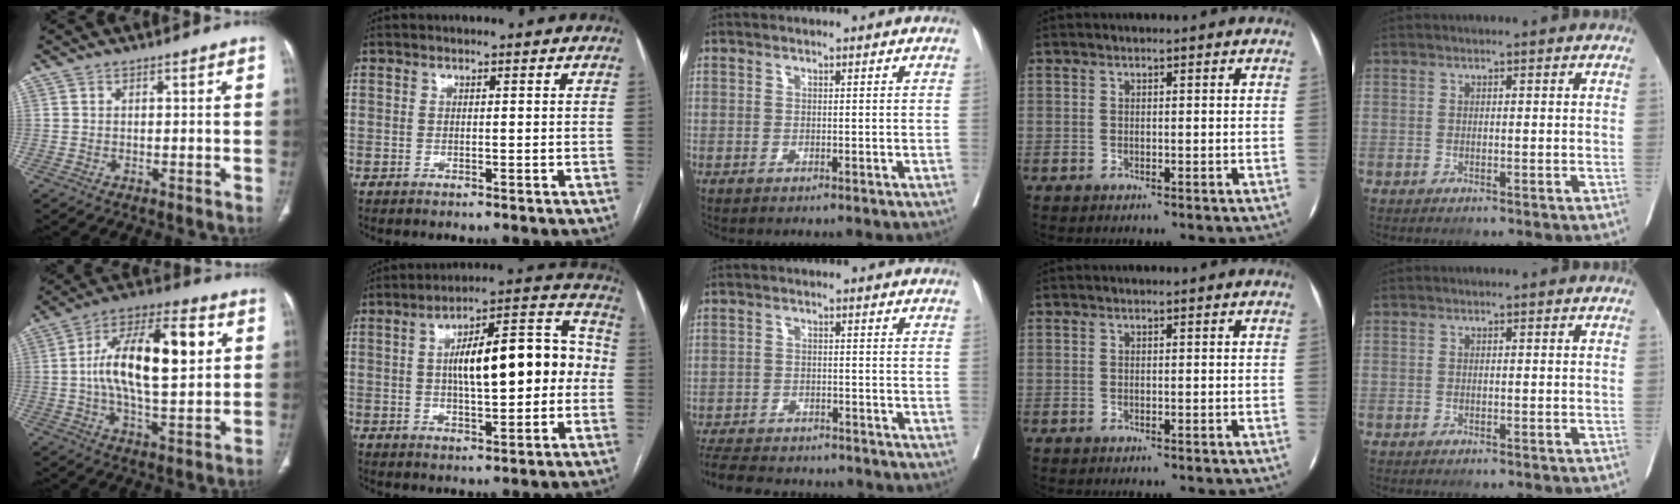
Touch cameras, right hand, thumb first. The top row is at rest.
{"thumb": {"total": 19.3, "force": [3.1, 8.1, 17.2], "torque": [-0.283, 0.017, 0.048]}, "index": {"total": 16.5, "force": [0.4, 5.1, 15.7], "torque": [-0.230, 0.048, 0.010]}, "middle": {"total": 14.5, "force": [-13.0, 3.8, 5.0], "torque": [-0.114, -0.008, -0.178]}}